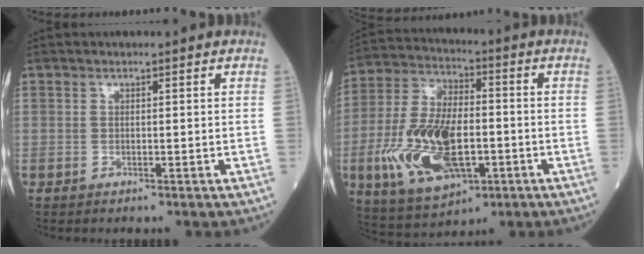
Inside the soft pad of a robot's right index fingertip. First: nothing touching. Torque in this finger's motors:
{"motor_torque": [0.79, -0.23, 0.95, 0.21]}